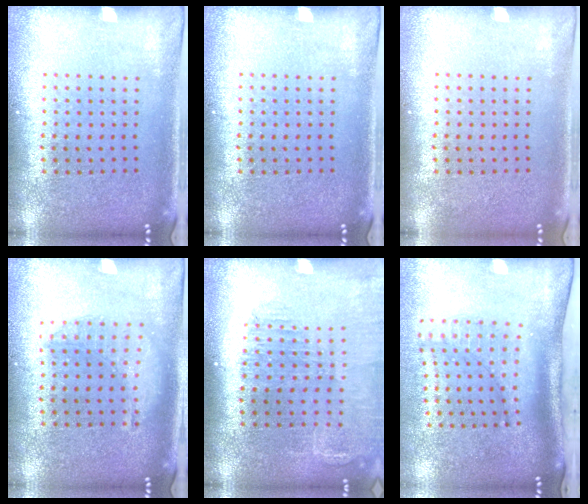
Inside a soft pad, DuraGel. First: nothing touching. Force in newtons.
{"total": 0.0}
{"total": 0.0}
{"total": 1.4, "press": 1.4, "slide": 0.4}
{"total": 1.4, "press": 1.4, "slide": 0.1}
{"total": 2.1, "press": 1.5, "slide": 1.4}